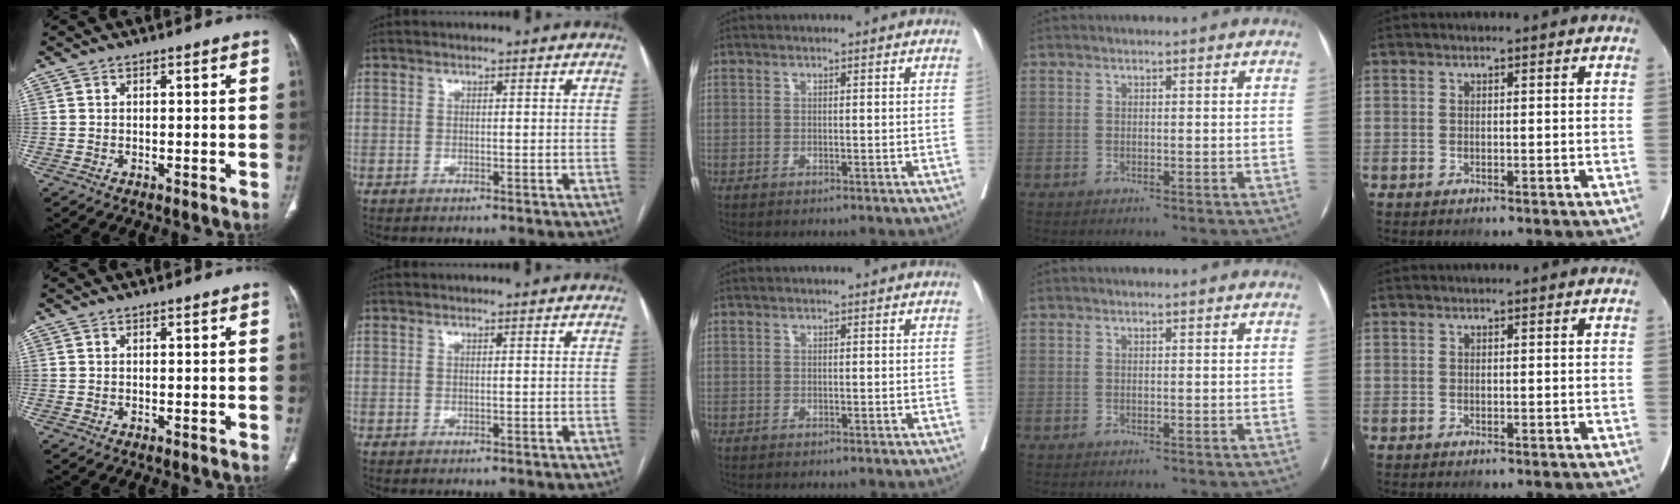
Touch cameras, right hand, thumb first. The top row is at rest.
{}